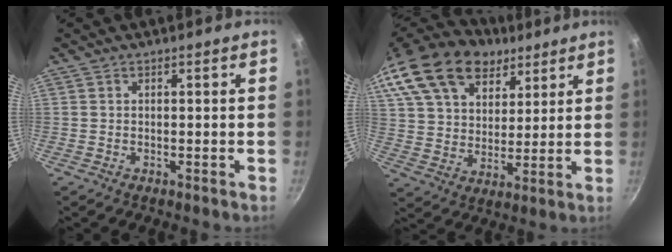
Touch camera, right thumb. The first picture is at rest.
{"total": 26.8, "force": [16.9, 16.3, 12.9], "torque": [-0.271, 0.005, 0.303]}